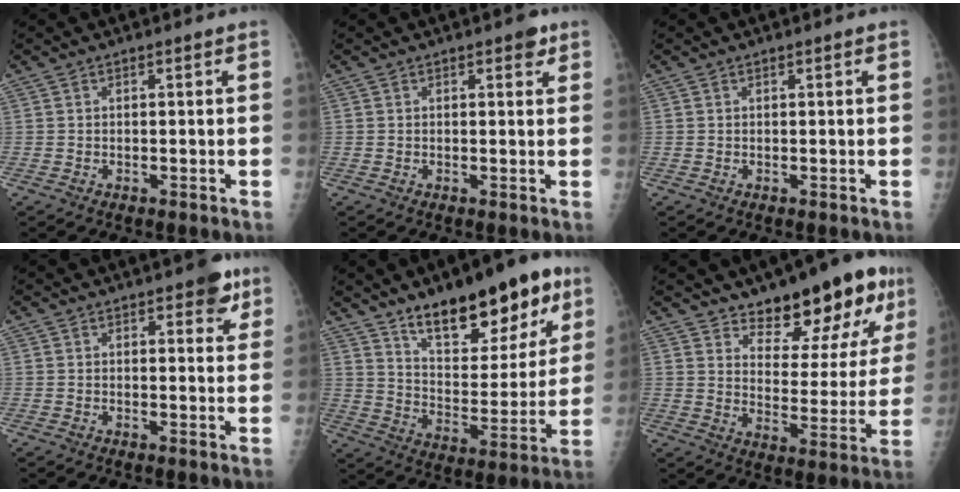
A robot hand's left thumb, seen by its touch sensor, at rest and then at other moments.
{"total": 2.2, "force": [1.3, 1.1, 1.4], "torque": [-0.006, -0.003, 0.013]}
{"total": 0.0}
{"total": 4.7, "force": [2.7, 2.3, 3.1], "torque": [-0.012, -0.009, 0.027]}
{"total": 22.5, "force": [13.9, 9.4, 15.0], "torque": [-0.168, -0.061, 0.222]}
{"total": 17.2, "force": [11.7, 6.3, 10.9], "torque": [-0.098, -0.080, 0.174]}